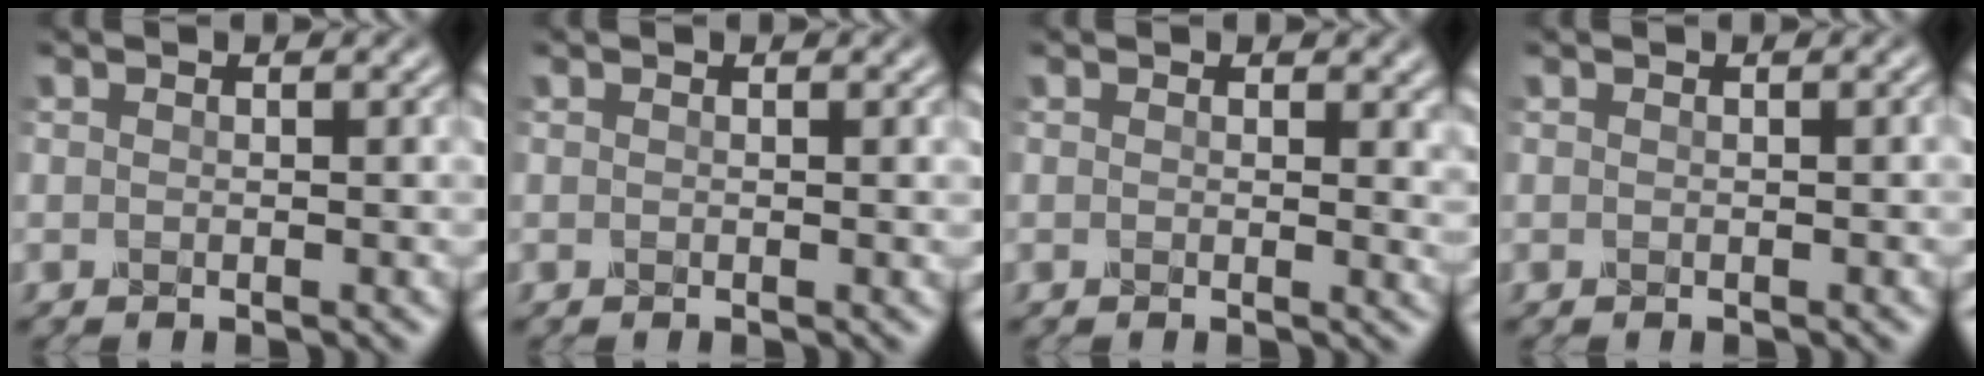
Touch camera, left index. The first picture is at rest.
{"total": 0.0}
{"total": 2.6, "force": [0.3, 1.3, 2.2], "torque": [-0.033, -0.005, 0.001]}
{"total": 0.7, "force": [-0.1, 0.4, 0.5], "torque": [0.004, 0.005, -0.006]}